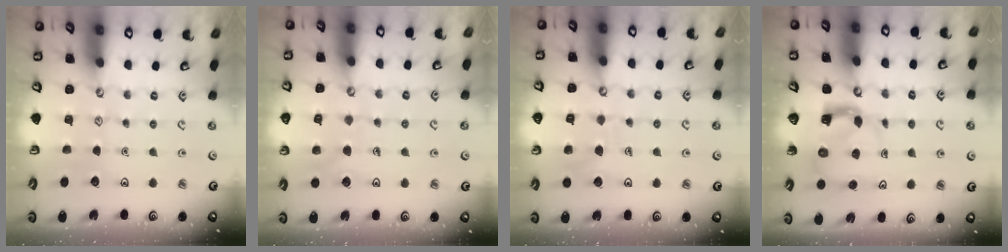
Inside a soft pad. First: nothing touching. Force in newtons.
{"total": 6.0, "press": 6.0, "slide": 0.5}
{"total": 6.7, "press": 6.6, "slide": 0.7}
{"total": 3.9, "press": 3.8, "slide": 0.7}